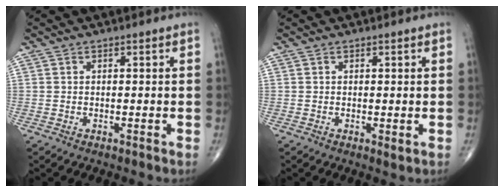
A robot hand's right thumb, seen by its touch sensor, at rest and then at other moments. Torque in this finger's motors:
{"motor_torque": [-0.41, -0.07, 0.22, 0.02, -0.01]}